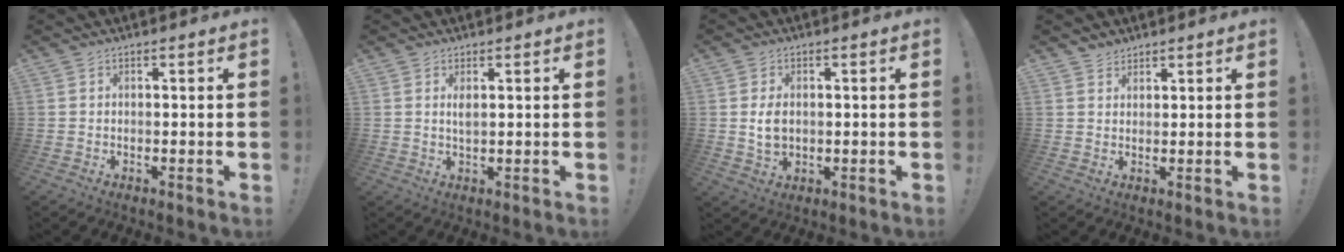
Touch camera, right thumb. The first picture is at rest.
{"total": 2.1, "force": [0.7, 0.7, 1.9], "torque": [-0.028, -0.004, 0.009]}
{"total": 5.1, "force": [0.4, 3.3, 3.8], "torque": [-0.062, -0.006, 0.002]}
{"total": 2.6, "force": [2.3, 1.3, 0.1], "torque": [0.007, -0.015, 0.040]}